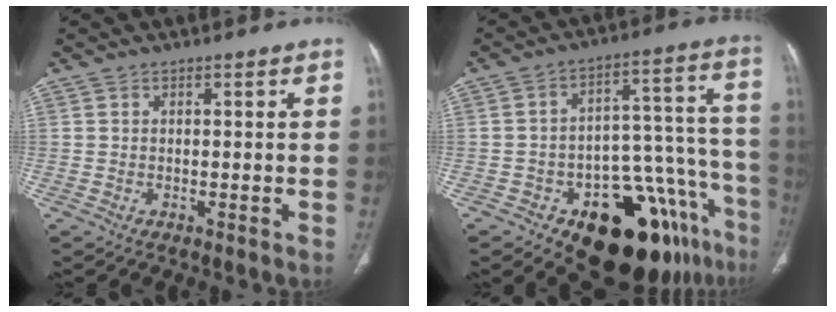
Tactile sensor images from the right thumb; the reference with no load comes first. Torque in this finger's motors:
{"motor_torque": [3.86, 1.14, 1.29, -1.48, 0.09]}